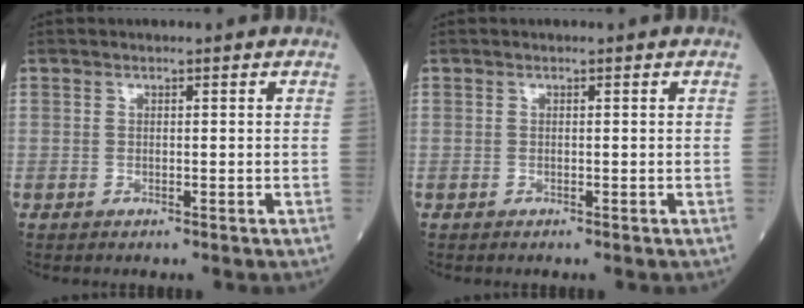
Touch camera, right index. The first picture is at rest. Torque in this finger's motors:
{"motor_torque": [0.07, 0.00, -0.02, 0.01]}